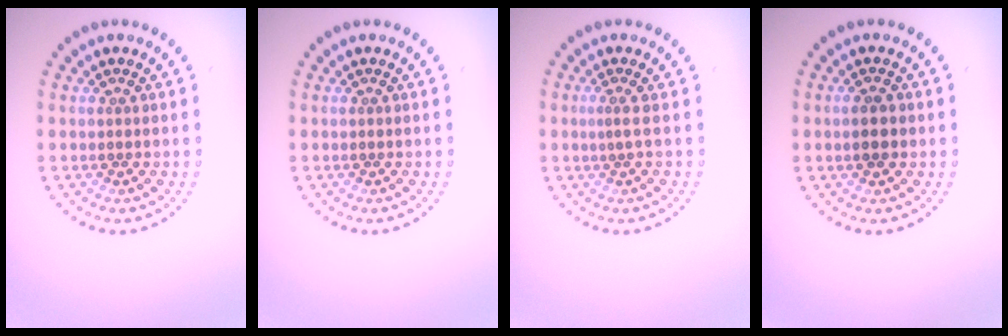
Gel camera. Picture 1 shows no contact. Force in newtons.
{"total": 0.0}
{"total": 0.6, "press": 0.1, "slide": 0.6}
{"total": 1.9, "press": 1.9, "slide": 0.0}